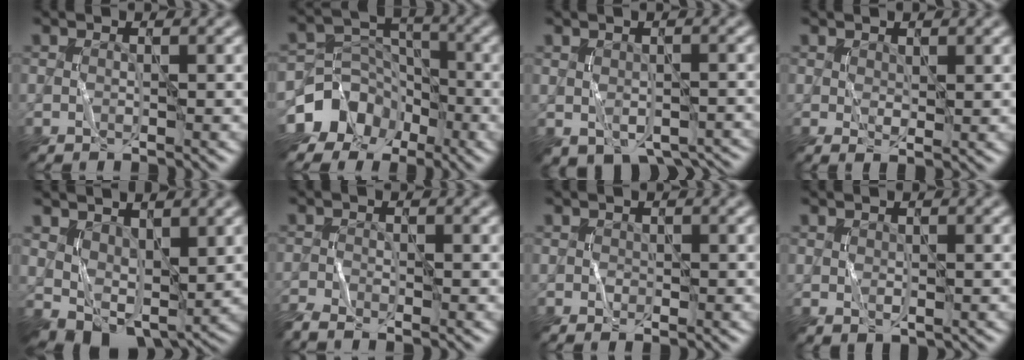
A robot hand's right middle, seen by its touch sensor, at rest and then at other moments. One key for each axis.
{"total": 8.5, "fx": -5.2, "fy": 6.5, "fz": 1.7, "tx": -0.009, "ty": -0.008, "tz": -0.102}
{"total": 3.0, "fx": -1.2, "fy": 1.9, "fz": 2.0, "tx": -0.036, "ty": -0.020, "tz": -0.001}
{"total": 1.3, "fx": 0.5, "fy": 0.5, "fz": 1.1, "tx": -0.024, "ty": -0.007, "tz": 0.018}
{"total": 4.9, "fx": 1.1, "fy": 3.1, "fz": 3.7, "tx": -0.074, "ty": -0.015, "tz": 0.030}
{"total": 1.7, "fx": -1.6, "fy": 0.0, "fz": 0.7, "tx": -0.018, "ty": -0.007, "tz": -0.033}
{"total": 0.5, "fx": -0.2, "fy": 0.4, "fz": 0.3, "tx": -0.006, "ty": -0.003, "tz": 0.001}
{"total": 0.8, "fx": 0.2, "fy": 0.4, "fz": 0.6, "tx": -0.016, "ty": -0.006, "tz": 0.013}